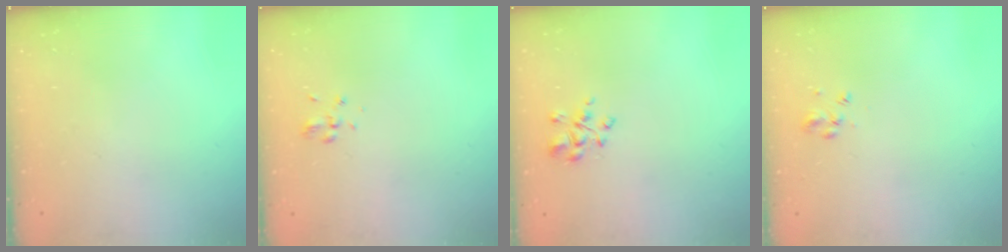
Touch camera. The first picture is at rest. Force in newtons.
{"total": 1.9, "press": 1.6, "slide": 0.9}
{"total": 3.7, "press": 3.6, "slide": 0.9}
{"total": 2.9, "press": 2.8, "slide": 1.0}